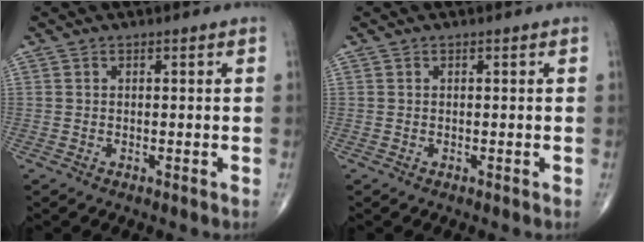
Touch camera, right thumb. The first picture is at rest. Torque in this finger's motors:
{"motor_torque": [0.01, 0.01, -0.04, 0.03, 0.00]}